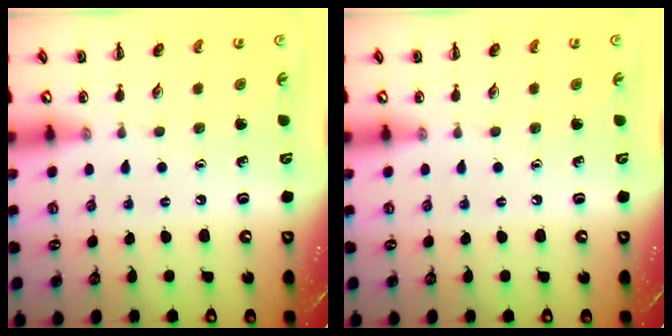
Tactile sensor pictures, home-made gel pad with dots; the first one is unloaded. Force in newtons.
{"total": 0.0}